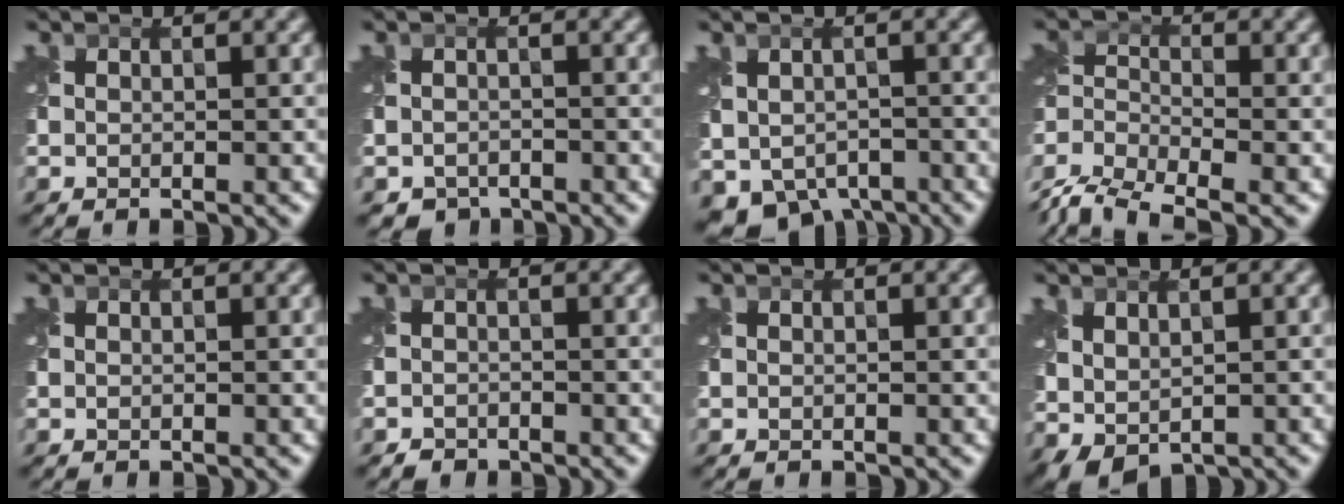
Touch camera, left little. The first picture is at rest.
{"total": 1.9, "force": [-1.5, 1.2, 0.3], "torque": [0.000, -0.011, -0.030]}
{"total": 6.0, "force": [-3.2, 4.2, 2.8], "torque": [-0.045, -0.028, -0.040]}
{"total": 7.6, "force": [-5.8, 2.9, 4.0], "torque": [-0.078, -0.014, -0.117]}
{"total": 0.0}
{"total": 1.0, "force": [-0.9, 0.4, -0.1], "torque": [0.005, -0.001, -0.019]}
{"total": 0.0}
{"total": 2.7, "force": [0.4, 1.7, 2.0], "torque": [-0.046, -0.002, 0.014]}